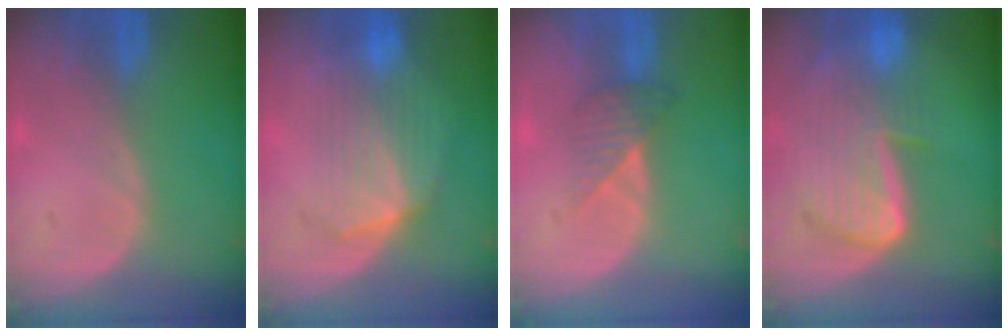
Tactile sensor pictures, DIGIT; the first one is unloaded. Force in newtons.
{"total": 7.3, "press": 7.1, "slide": 1.4}
{"total": 3.4, "press": 3.2, "slide": 1.1}
{"total": 9.1, "press": 8.0, "slide": 4.4}